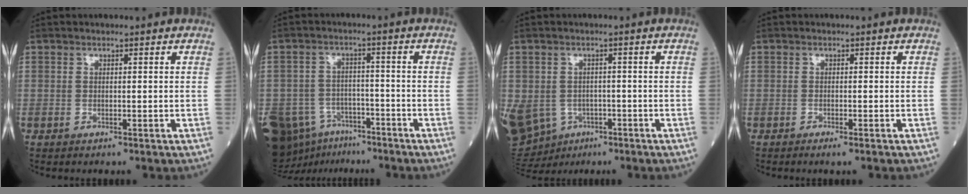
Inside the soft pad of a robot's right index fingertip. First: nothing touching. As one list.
[{"total": 17.2, "force": [-10.4, 11.5, 7.5], "torque": [-0.204, -0.003, -0.157]}, {"total": 21.1, "force": [-7.8, 17.7, 8.5], "torque": [-0.298, -0.011, -0.102]}, {"total": 1.4, "force": [-1.0, -0.1, 0.9], "torque": [-0.015, -0.004, -0.014]}]